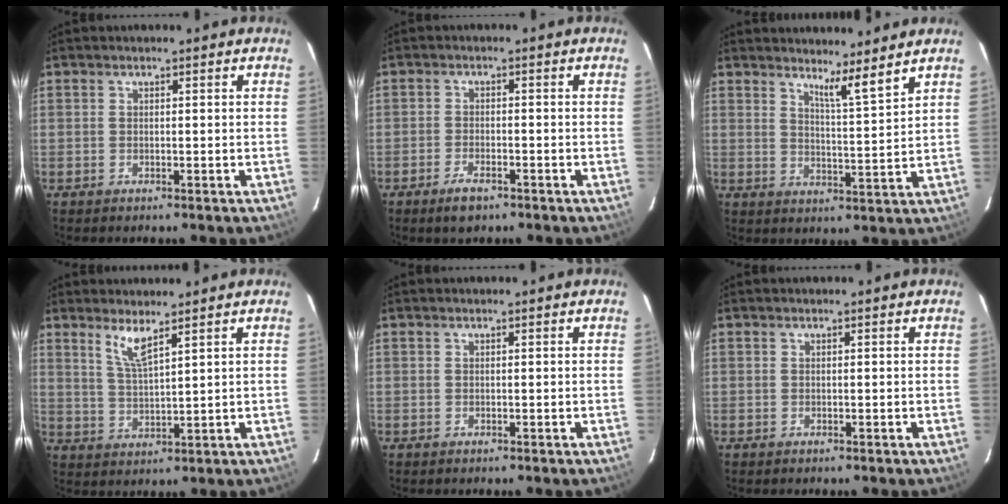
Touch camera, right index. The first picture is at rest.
{"total": 3.9, "force": [-2.7, 1.5, 2.3], "torque": [-0.057, -0.004, -0.049]}
{"total": 5.7, "force": [4.8, -0.7, 3.0], "torque": [-0.040, -0.020, 0.069]}
{"total": 4.6, "force": [3.3, 0.3, 3.2], "torque": [-0.066, -0.006, 0.067]}
{"total": 0.0}
{"total": 0.0}